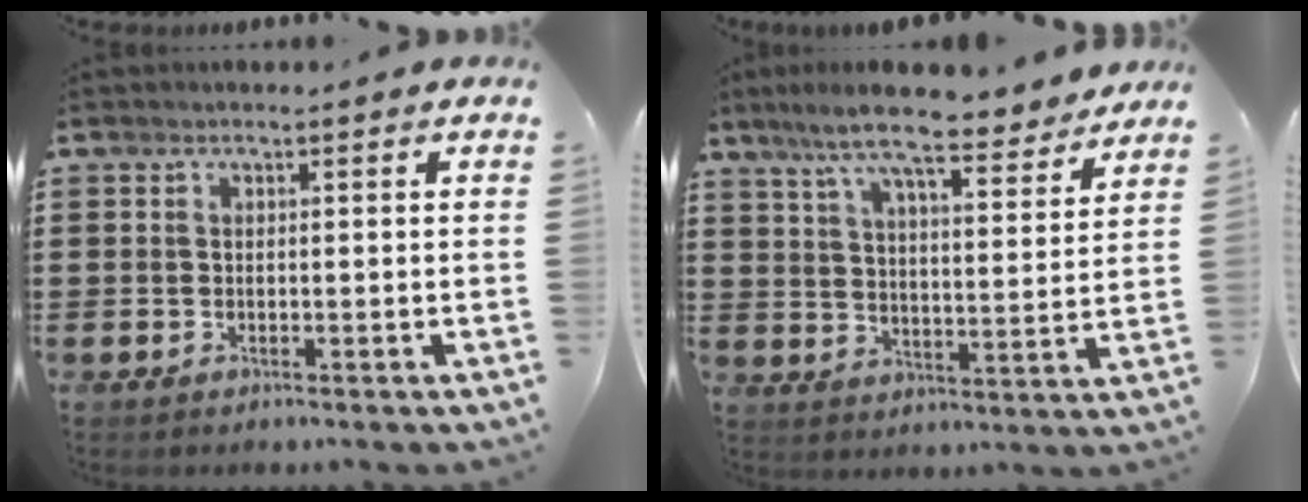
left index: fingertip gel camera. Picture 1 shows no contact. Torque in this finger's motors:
{"motor_torque": [2.14, 0.00, 1.00, 0.21]}